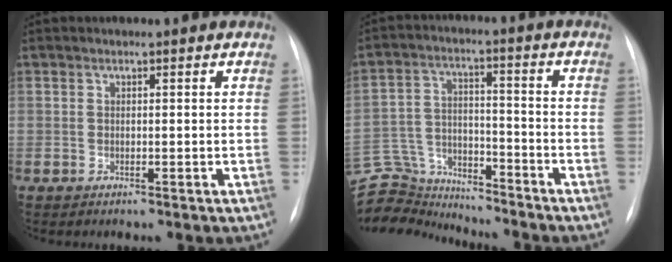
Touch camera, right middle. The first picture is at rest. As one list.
[{"total": 13.4, "force": [-13.2, 2.4, 1.0], "torque": [-0.019, 0.040, -0.222]}]